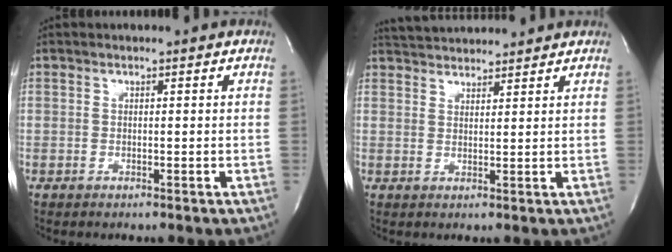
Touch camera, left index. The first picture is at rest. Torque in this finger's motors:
{"motor_torque": [0.18, -0.48, 0.13, 0.05]}